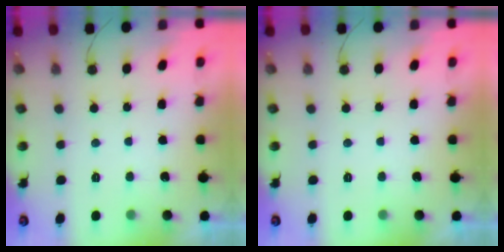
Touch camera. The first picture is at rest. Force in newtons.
{"total": 0.0}